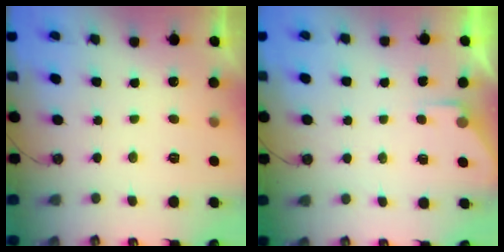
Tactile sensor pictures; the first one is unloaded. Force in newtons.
{"total": 2.8, "press": 2.8, "slide": 0.4}